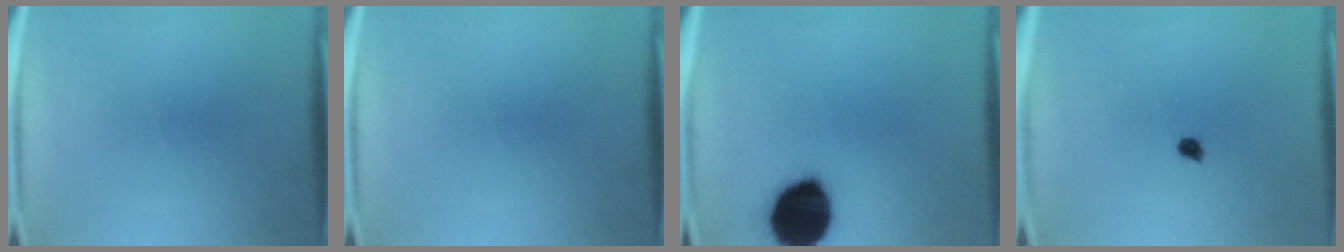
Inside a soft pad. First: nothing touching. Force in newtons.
{"total": 0.0}
{"total": 18.2}
{"total": 1.4}